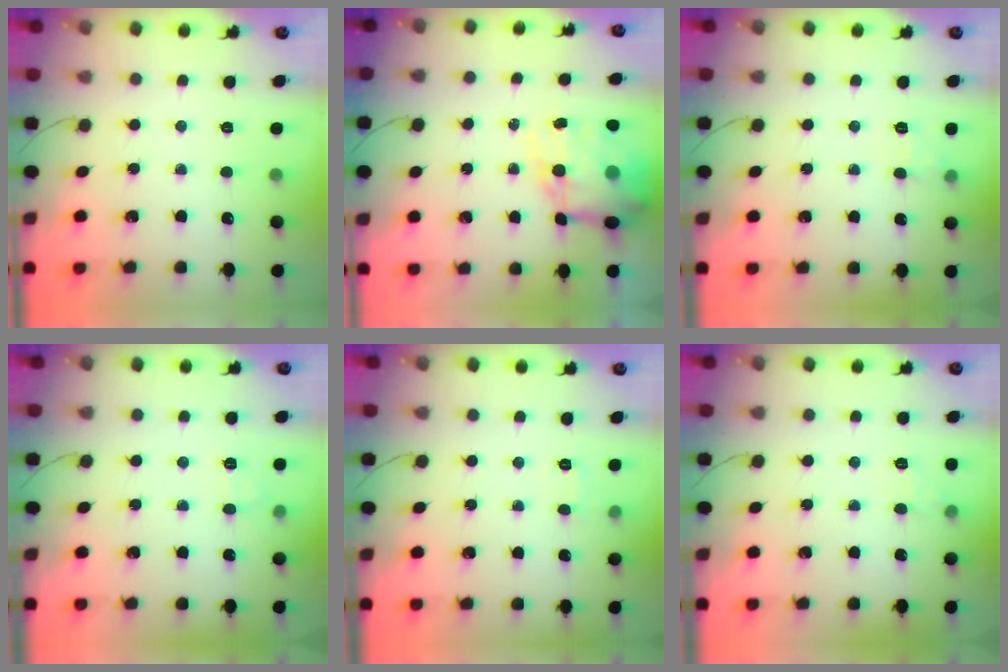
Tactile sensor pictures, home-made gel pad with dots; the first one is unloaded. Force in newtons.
{"total": 14.0, "press": 13.6, "slide": 3.3}
{"total": 5.8, "press": 5.6, "slide": 1.8}
{"total": 5.8, "press": 5.6, "slide": 1.6}
{"total": 4.5, "press": 4.4, "slide": 1.1}
{"total": 6.9, "press": 6.7, "slide": 1.6}